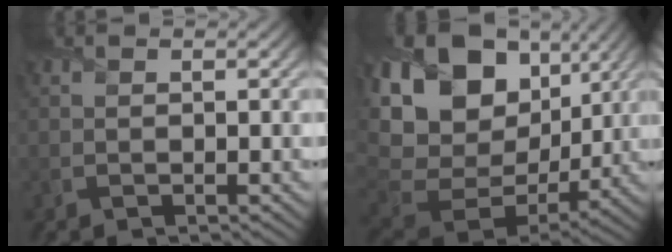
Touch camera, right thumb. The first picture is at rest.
{"total": 18.7, "force": [6.7, 12.9, 11.7], "torque": [-0.248, 0.034, 0.131]}